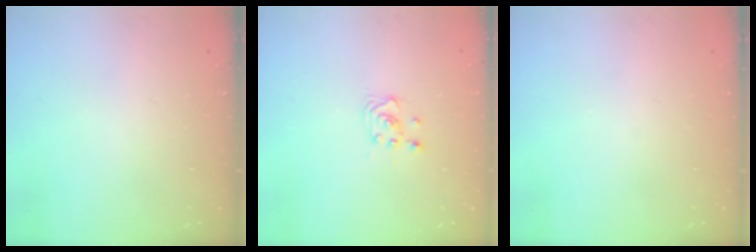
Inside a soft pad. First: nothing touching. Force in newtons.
{"total": 2.2, "press": 2.2, "slide": 0.3}
{"total": 0.0}